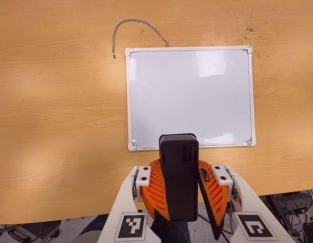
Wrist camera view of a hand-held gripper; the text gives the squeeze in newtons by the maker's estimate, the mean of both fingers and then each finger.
{"total": 10.6, "left": 10.7, "right": 10.6}